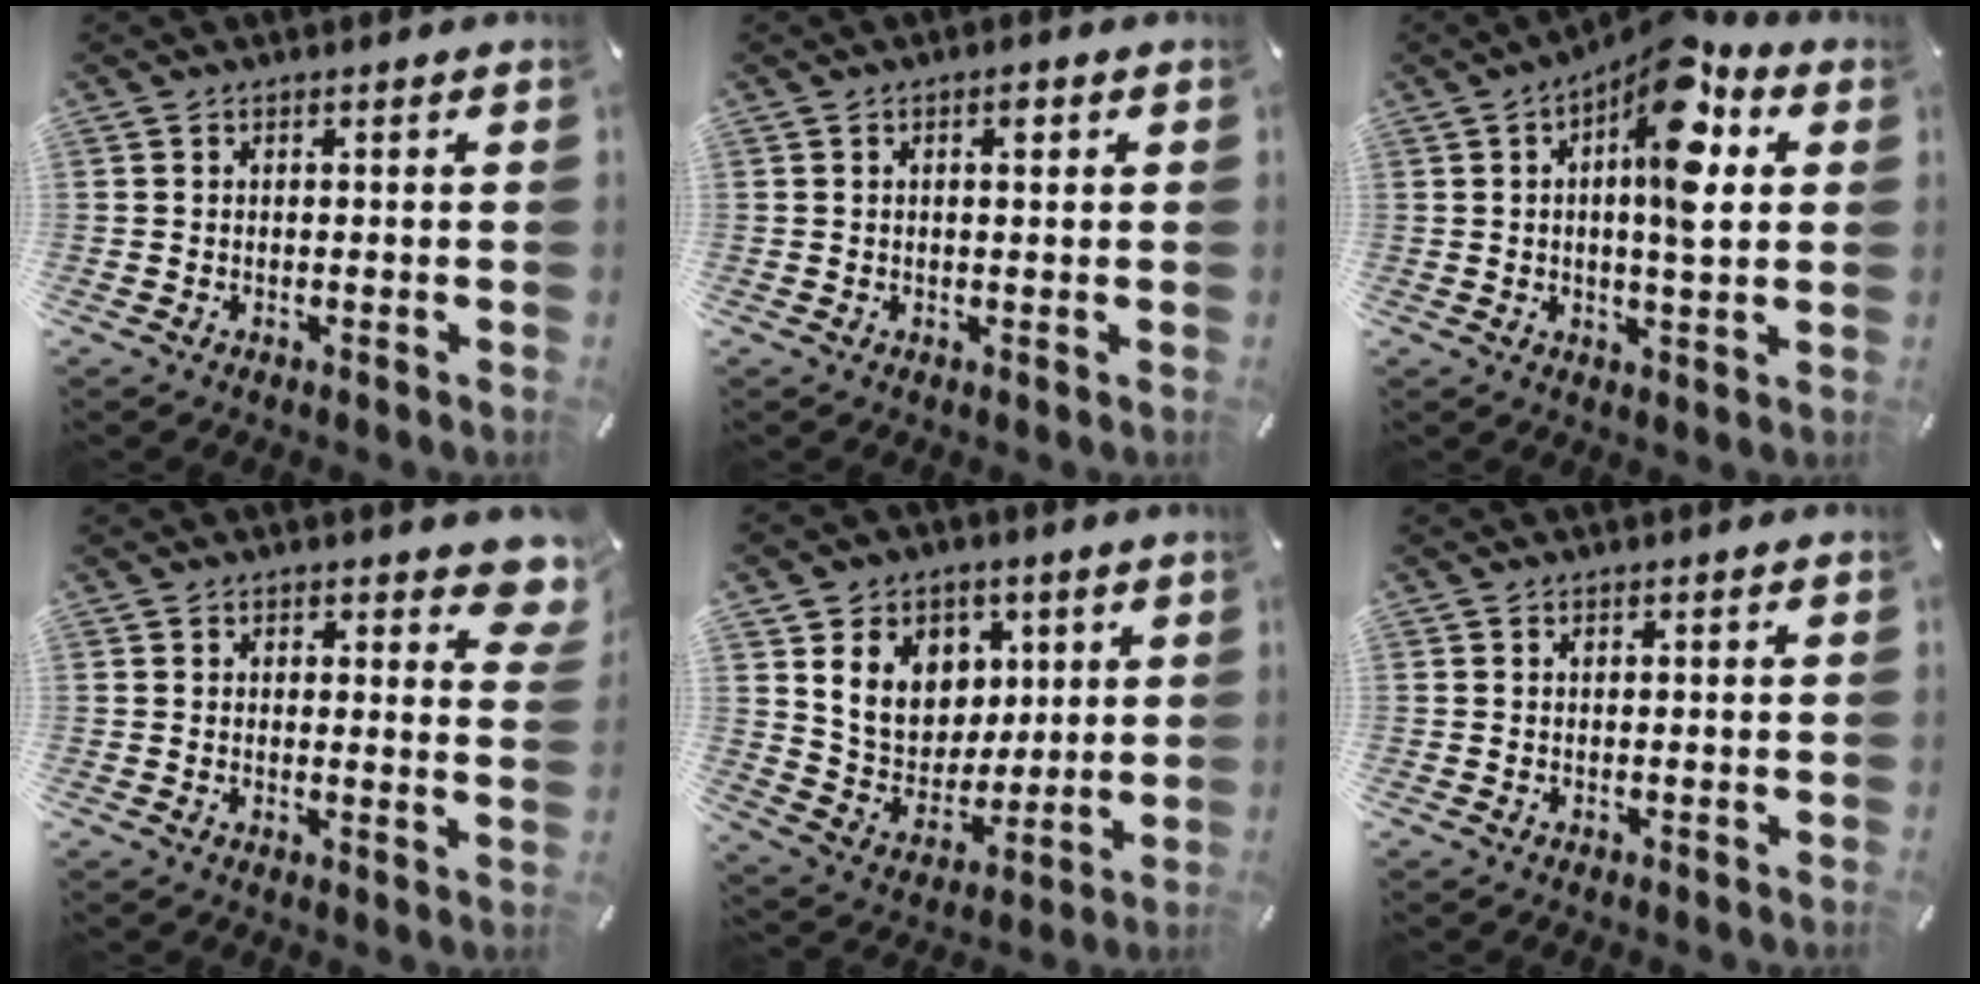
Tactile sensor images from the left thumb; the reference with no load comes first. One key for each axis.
{"total": 2.0, "fx": 0.7, "fy": 0.8, "fz": 1.7, "tx": -0.027, "ty": 0.002, "tz": 0.008}
{"total": 14.2, "fx": 4.8, "fy": 5.1, "fz": 12.3, "tx": -0.176, "ty": -0.027, "tz": 0.074}
{"total": 4.7, "fx": 3.2, "fy": 2.5, "fz": 2.4, "tx": -0.008, "ty": -0.021, "tz": 0.049}
{"total": 13.8, "fx": 4.9, "fy": 11.9, "fz": 5.1, "tx": -0.085, "ty": -0.022, "tz": 0.103}
{"total": 0.0}